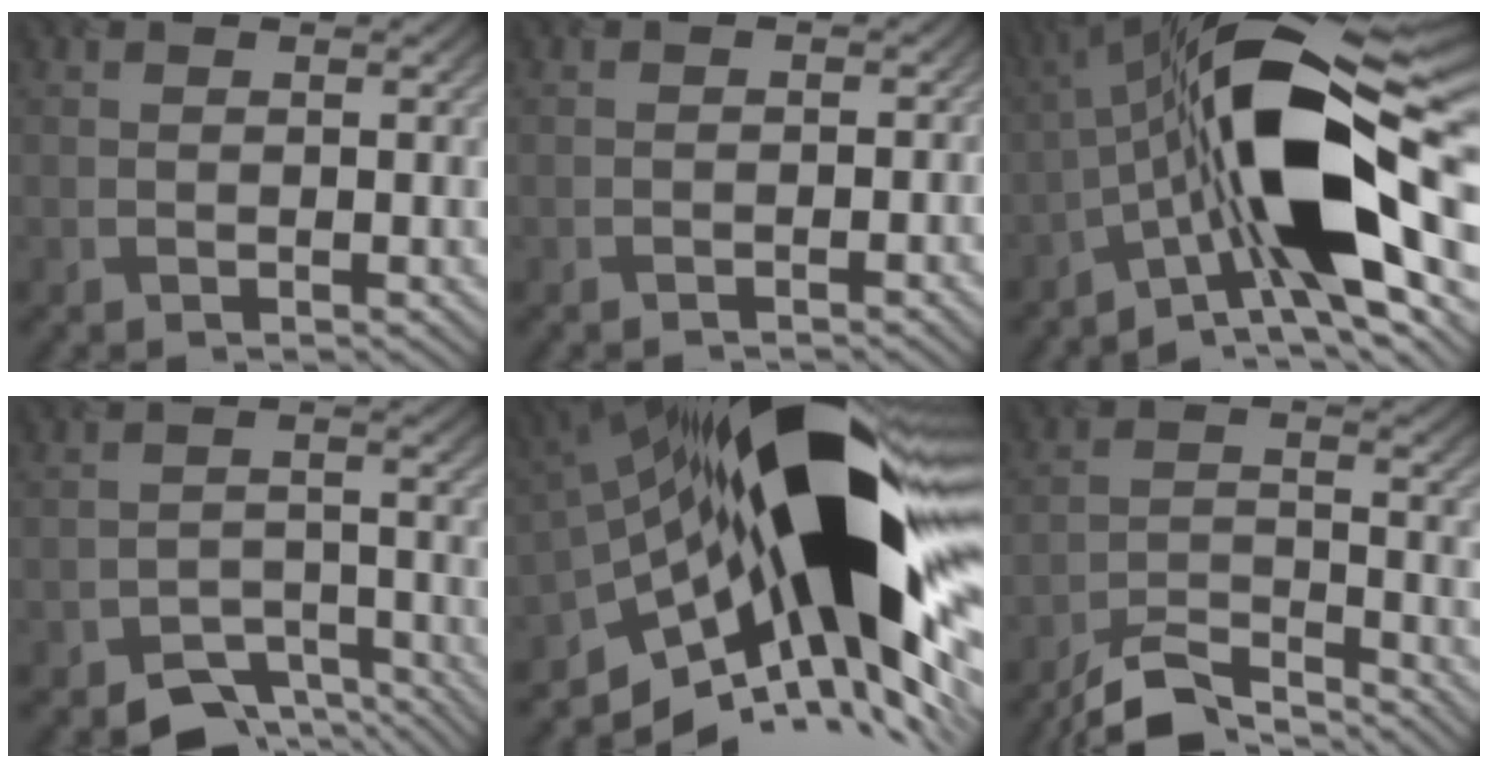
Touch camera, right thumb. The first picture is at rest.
{"total": 0.9, "force": [-0.8, 0.3, 0.2], "torque": [-0.001, -0.001, -0.014]}
{"total": 20.0, "force": [-3.7, 7.3, 18.3], "torque": [-0.312, 0.026, -0.081]}
{"total": 5.6, "force": [-4.4, 2.7, 2.3], "torque": [-0.033, -0.006, -0.077]}
{"total": 20.1, "force": [-1.8, 8.1, 18.2], "torque": [-0.293, 0.001, -0.059]}
{"total": 7.2, "force": [-6.4, 1.2, 3.1], "torque": [-0.060, -0.004, -0.125]}